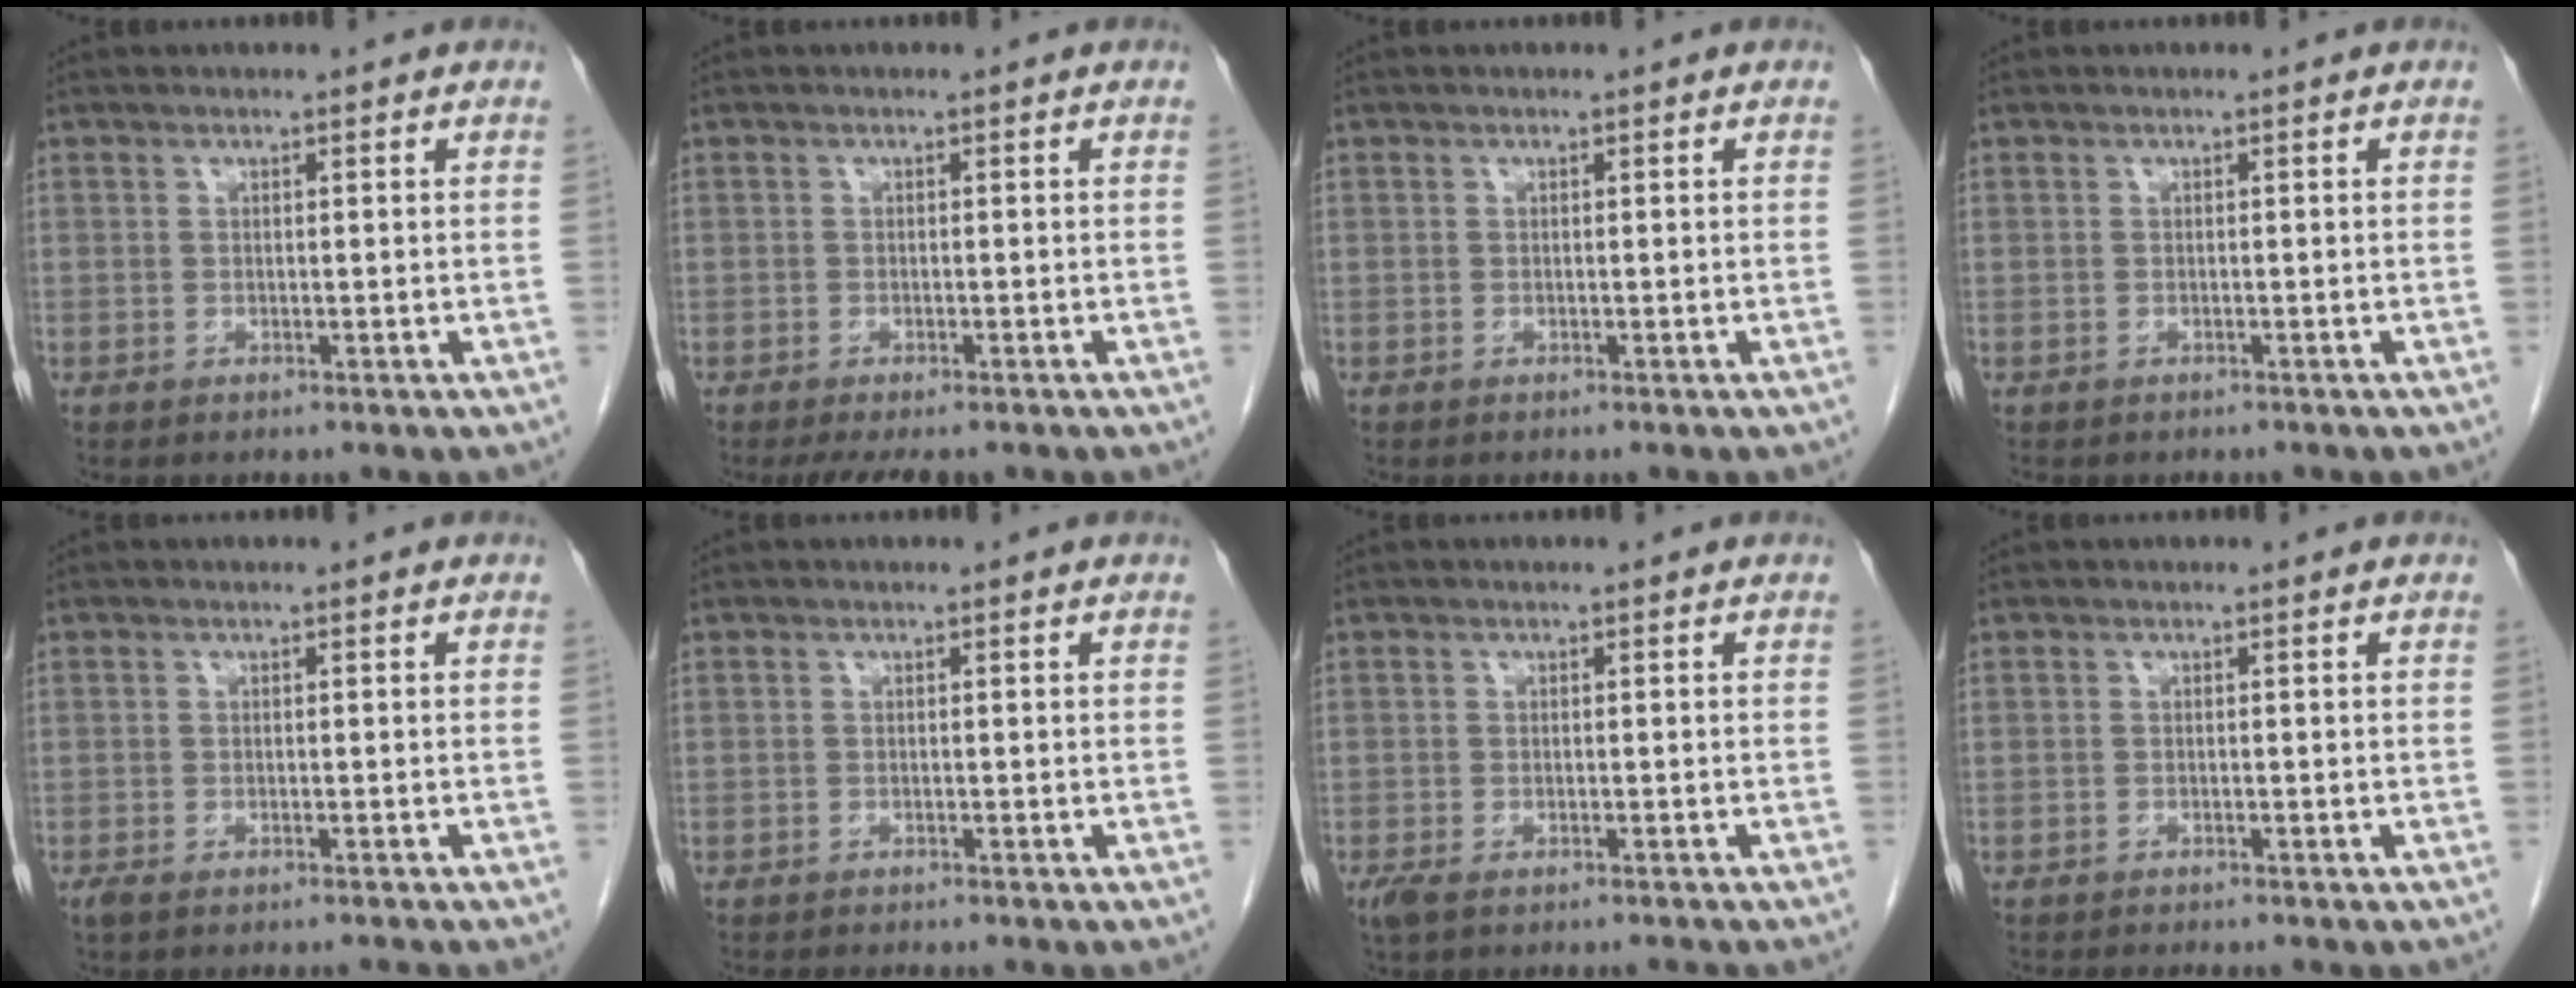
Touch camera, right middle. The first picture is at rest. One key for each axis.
{"total": 4.3, "fx": -3.3, "fy": 1.4, "fz": 2.3, "tx": -0.029, "ty": -0.009, "tz": -0.046}
{"total": 0.0}
{"total": 1.9, "fx": -1.6, "fy": 0.9, "fz": 0.5, "tx": -0.014, "ty": -0.002, "tz": -0.018}
{"total": 2.6, "fx": -2.4, "fy": 0.0, "fz": 1.1, "tx": -0.018, "ty": -0.006, "tz": -0.038}
{"total": 2.9, "fx": -2.7, "fy": 0.3, "fz": 1.0, "tx": -0.015, "ty": -0.007, "tz": -0.034}
{"total": 3.6, "fx": -3.0, "fy": 0.6, "fz": 1.8, "tx": -0.034, "ty": -0.009, "tz": -0.051}
{"total": 4.9, "fx": -4.4, "fy": 0.6, "fz": 1.9, "tx": -0.022, "ty": -0.010, "tz": -0.061}